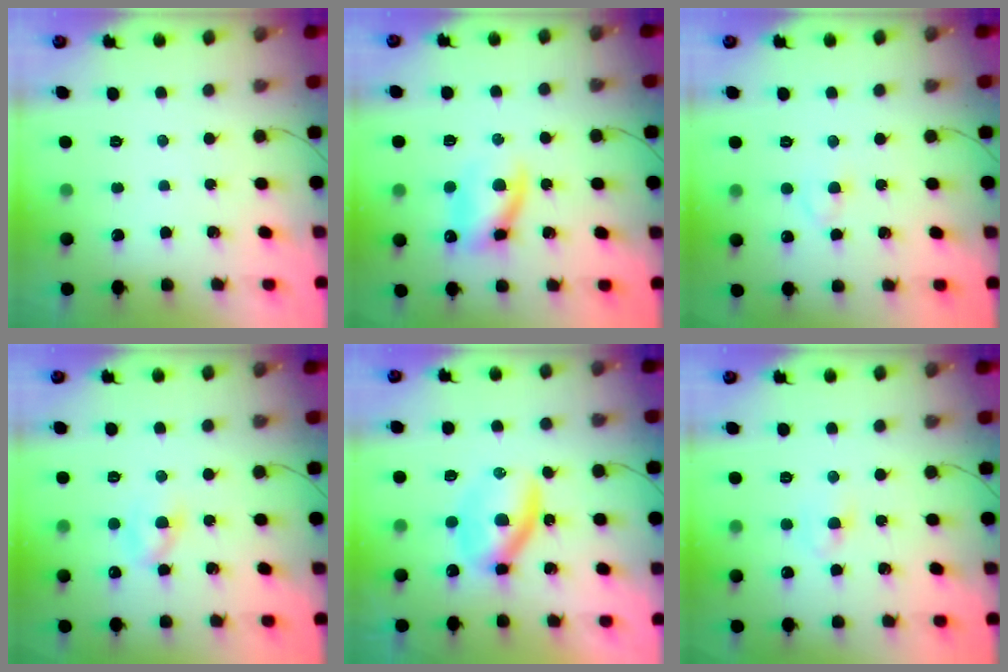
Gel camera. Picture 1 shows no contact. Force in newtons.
{"total": 11.3, "press": 11.0, "slide": 2.4}
{"total": 2.7, "press": 2.4, "slide": 1.1}
{"total": 3.2, "press": 2.9, "slide": 1.2}
{"total": 6.9, "press": 6.9, "slide": 0.5}
{"total": 3.2, "press": 3.0, "slide": 1.0}